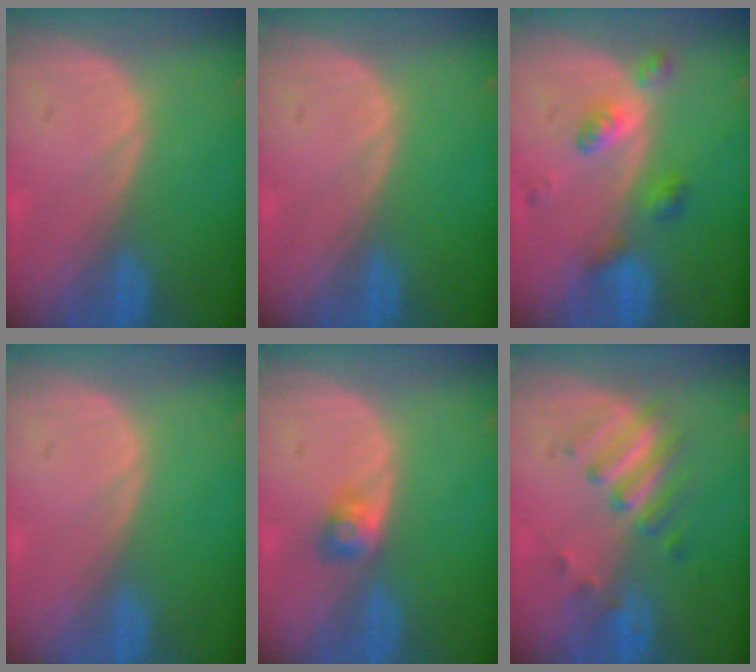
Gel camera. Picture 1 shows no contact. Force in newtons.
{"total": 0.0}
{"total": 4.8, "press": 4.8, "slide": 0.1}
{"total": 0.0}
{"total": 2.5, "press": 2.4, "slide": 0.8}
{"total": 5.4, "press": 5.3, "slide": 1.0}